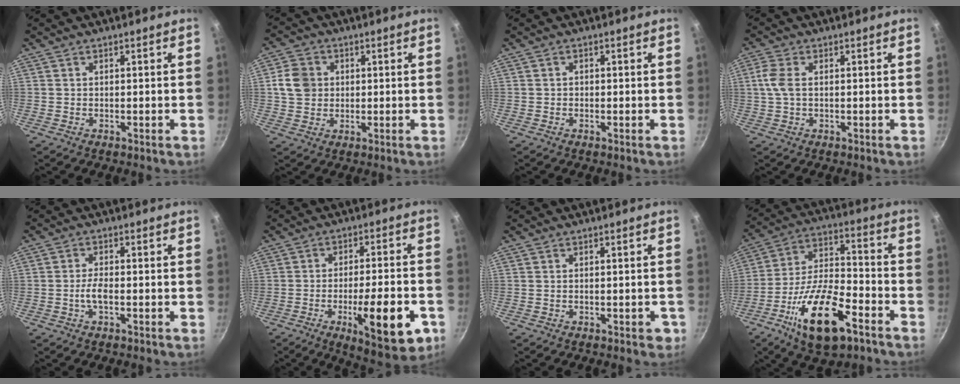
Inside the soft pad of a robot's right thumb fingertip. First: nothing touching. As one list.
[{"total": 6.7, "force": [0.9, 5.9, 3.1], "torque": [-0.035, 0.005, 0.012]}, {"total": 0.6, "force": [-0.3, 0.5, 0.2], "torque": [-0.003, 0.002, -0.005]}, {"total": 4.5, "force": [0.4, 2.6, 3.6], "torque": [-0.085, 0.009, 0.003]}, {"total": 3.2, "force": [-0.9, 1.3, 2.8], "torque": [-0.056, 0.012, -0.019]}, {"total": 16.4, "force": [-6.0, 4.7, 14.4], "torque": [-0.191, 0.018, -0.080]}, {"total": 2.0, "force": [-0.7, 1.1, 1.5], "torque": [-0.008, 0.009, -0.006]}, {"total": 19.5, "force": [-9.8, 8.0, 14.8], "torque": [-0.258, 0.041, -0.177]}]